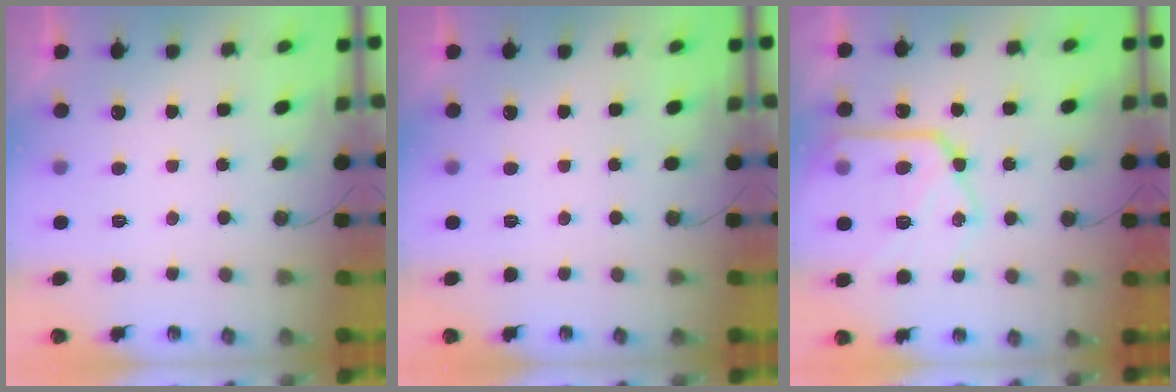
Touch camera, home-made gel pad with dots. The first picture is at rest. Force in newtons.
{"total": 0.0}
{"total": 20.4, "press": 20.4, "slide": 1.7}